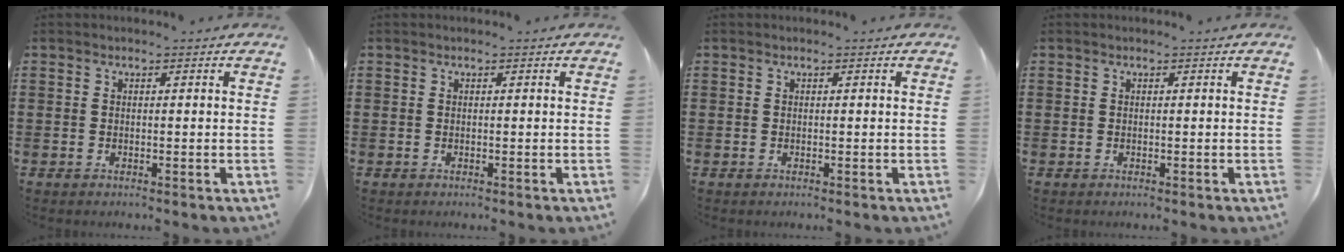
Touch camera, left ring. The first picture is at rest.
{"total": 0.0}
{"total": 0.0}
{"total": 0.0}